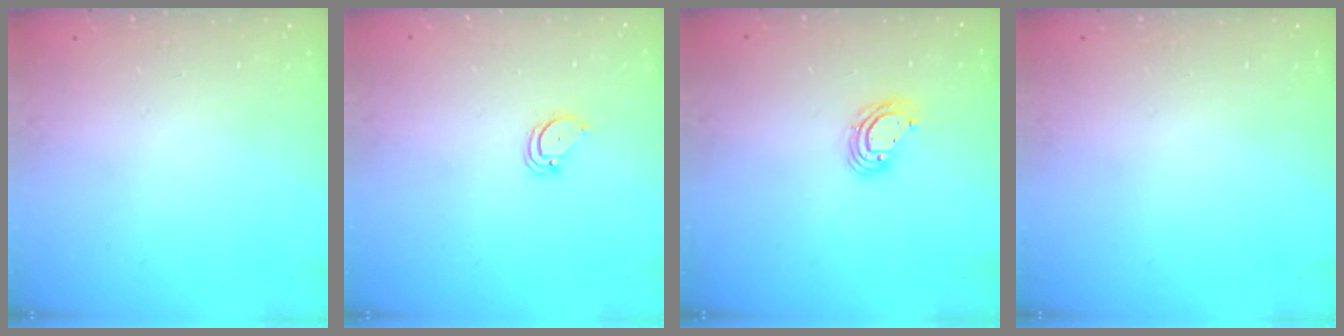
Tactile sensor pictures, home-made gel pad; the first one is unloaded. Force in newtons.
{"total": 3.0, "press": 3.0, "slide": 0.2}
{"total": 6.6, "press": 6.6, "slide": 0.9}
{"total": 0.0}